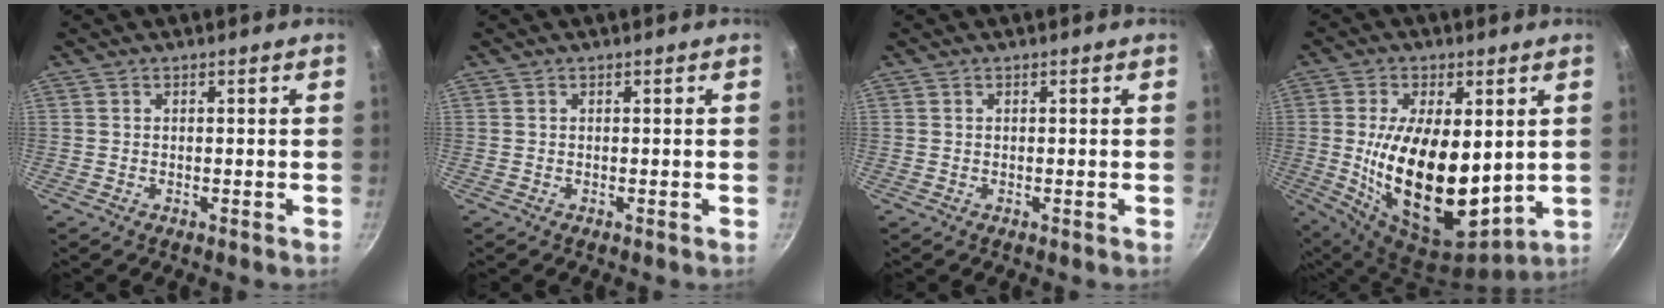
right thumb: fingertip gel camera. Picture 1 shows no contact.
{"total": 0.0}
{"total": 0.0}
{"total": 21.2, "force": [1.2, 11.0, 18.0], "torque": [-0.311, -0.033, 0.034]}